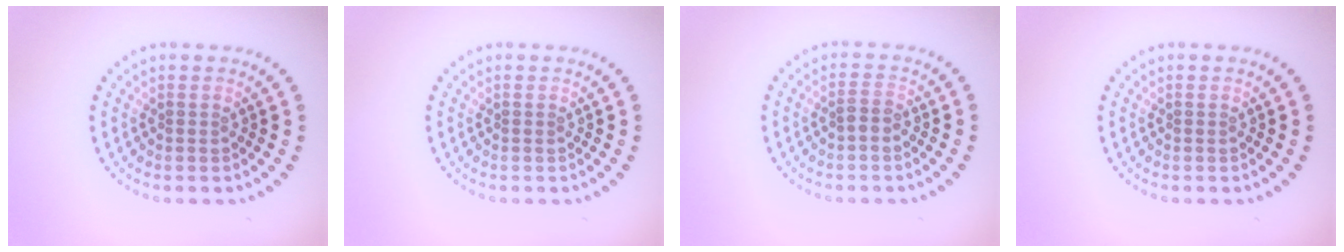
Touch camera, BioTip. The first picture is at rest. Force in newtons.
{"total": 0.0}
{"total": 1.2, "press": 1.1, "slide": 0.5}
{"total": 0.0}